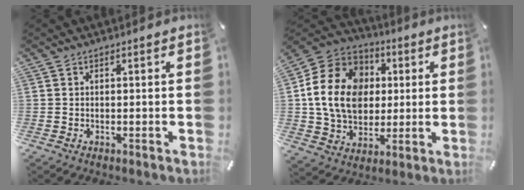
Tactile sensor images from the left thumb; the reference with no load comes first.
{"total": 18.6, "force": [1.7, 15.4, 10.2], "torque": [-0.207, 0.017, 0.034]}